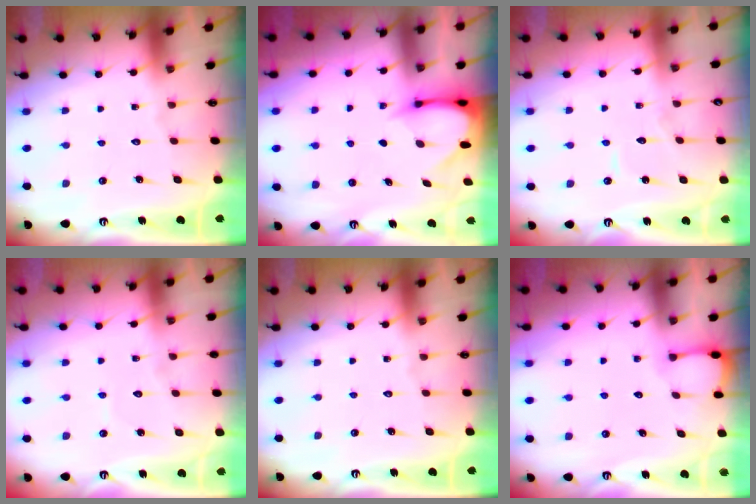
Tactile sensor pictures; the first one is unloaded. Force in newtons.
{"total": 3.2, "press": 3.2, "slide": 0.3}
{"total": 5.4, "press": 5.4, "slide": 0.4}
{"total": 3.3, "press": 3.3, "slide": 0.3}
{"total": 0.0}
{"total": 2.3, "press": 2.3, "slide": 0.3}